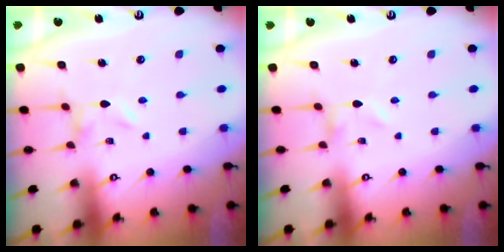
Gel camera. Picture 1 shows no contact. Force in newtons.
{"total": 0.0}